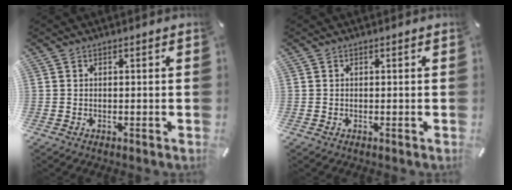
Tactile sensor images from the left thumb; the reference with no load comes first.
{"total": 0.0}